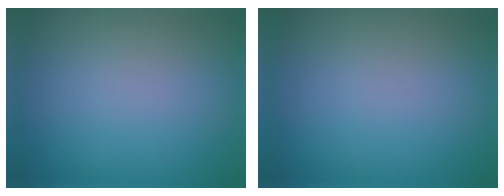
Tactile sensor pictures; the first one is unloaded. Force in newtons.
{"total": 0.0}